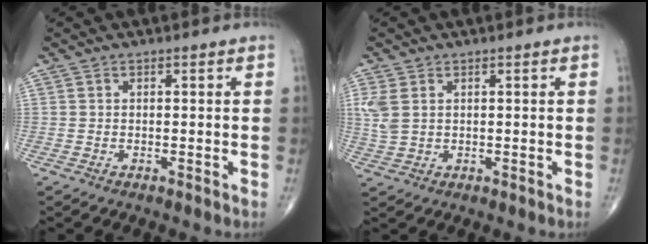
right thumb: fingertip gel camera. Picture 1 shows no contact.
{"total": 4.1, "force": [1.2, 2.7, 2.9], "torque": [-0.080, 0.003, 0.033]}